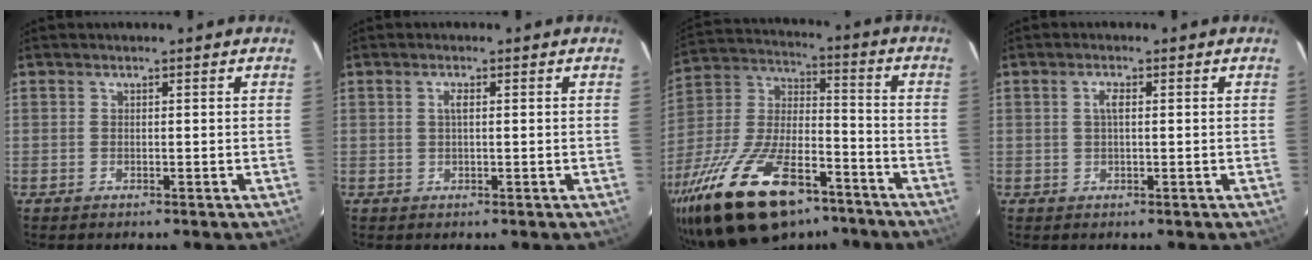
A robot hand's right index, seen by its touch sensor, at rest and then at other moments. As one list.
[{"total": 1.2, "force": [0.2, 0.3, 1.2], "torque": [-0.022, 0.003, 0.000]}, {"total": 28.1, "force": [-18.3, 11.9, 17.6], "torque": [-0.353, -0.015, -0.296]}, {"total": 1.7, "force": [0.2, 0.5, 1.6], "torque": [-0.031, 0.004, 0.001]}]